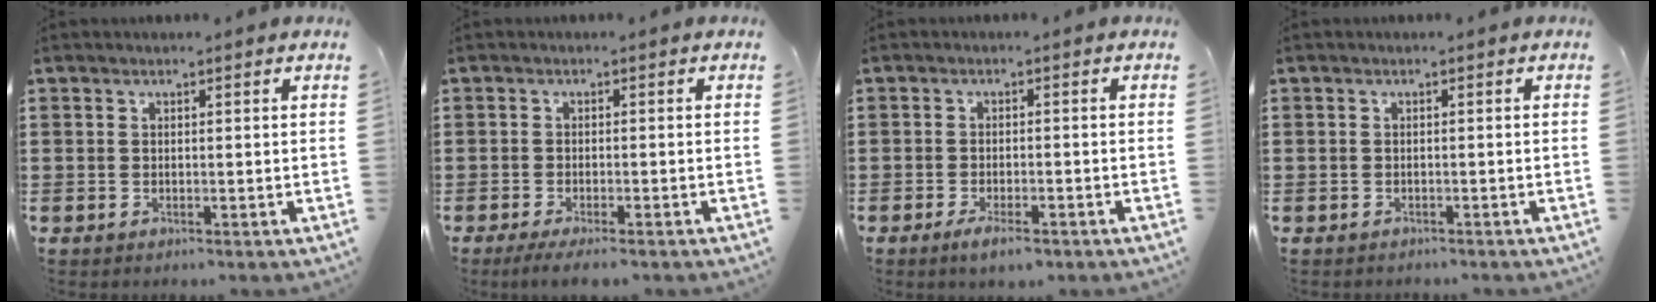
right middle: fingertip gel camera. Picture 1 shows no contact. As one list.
[{"total": 1.8, "force": [-1.4, 0.1, 1.1], "torque": [-0.025, -0.002, -0.028]}, {"total": 3.1, "force": [-1.9, 0.8, 2.2], "torque": [-0.044, 0.000, -0.036]}, {"total": 0.8, "force": [-0.6, 0.4, -0.1], "torque": [0.001, 0.004, -0.015]}]